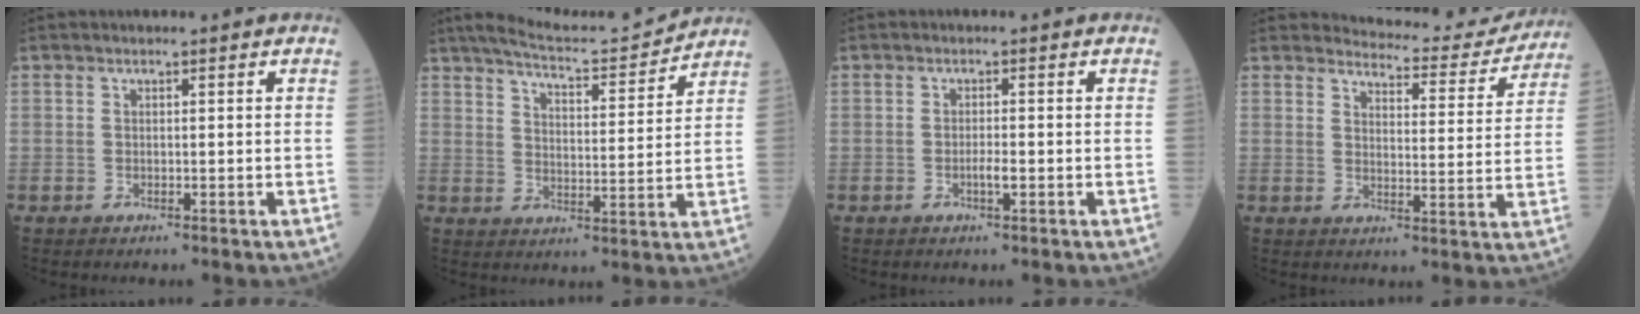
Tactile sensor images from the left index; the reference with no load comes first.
{"total": 11.7, "force": [11.1, 0.2, 3.5], "torque": [-0.061, 0.003, 0.163]}
{"total": 1.5, "force": [-0.8, 0.1, 1.3], "torque": [-0.025, -0.003, -0.015]}
{"total": 11.1, "force": [11.0, 1.7, 0.3], "torque": [0.007, -0.037, 0.119]}